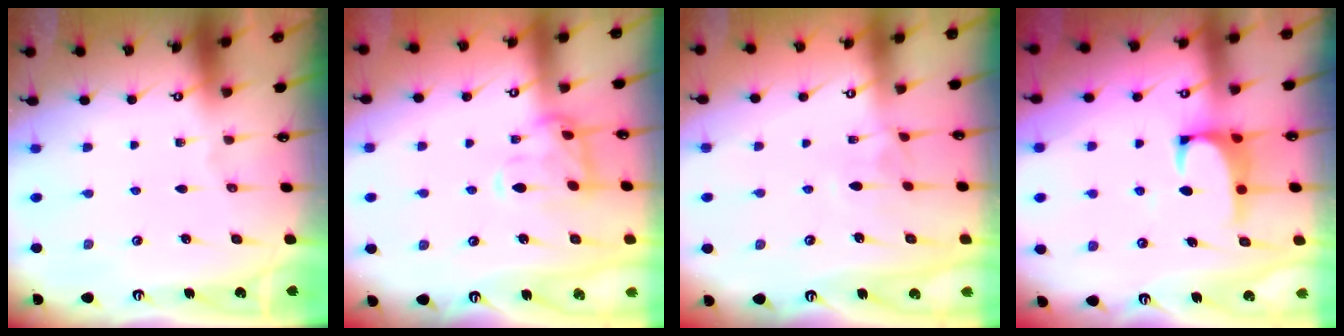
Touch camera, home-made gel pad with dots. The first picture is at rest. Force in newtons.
{"total": 2.6, "press": 2.5, "slide": 0.7}
{"total": 3.2, "press": 3.1, "slide": 0.6}
{"total": 1.5, "press": 1.4, "slide": 0.5}